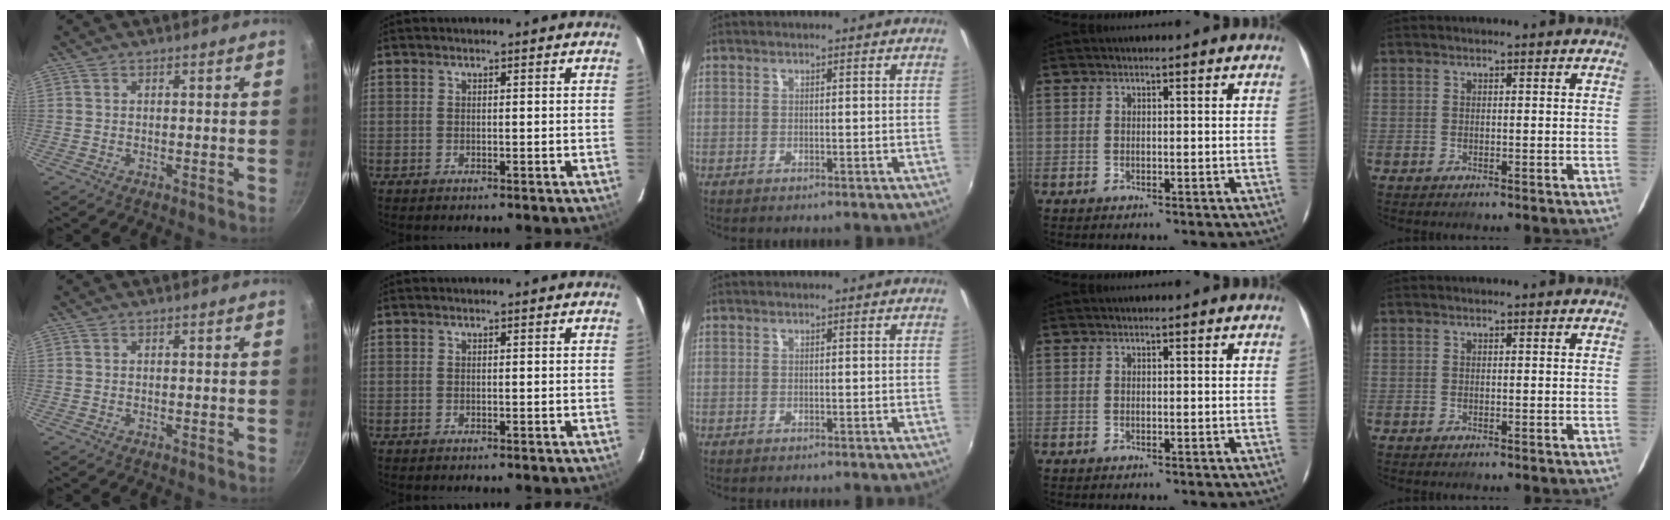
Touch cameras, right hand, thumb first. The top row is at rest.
{}